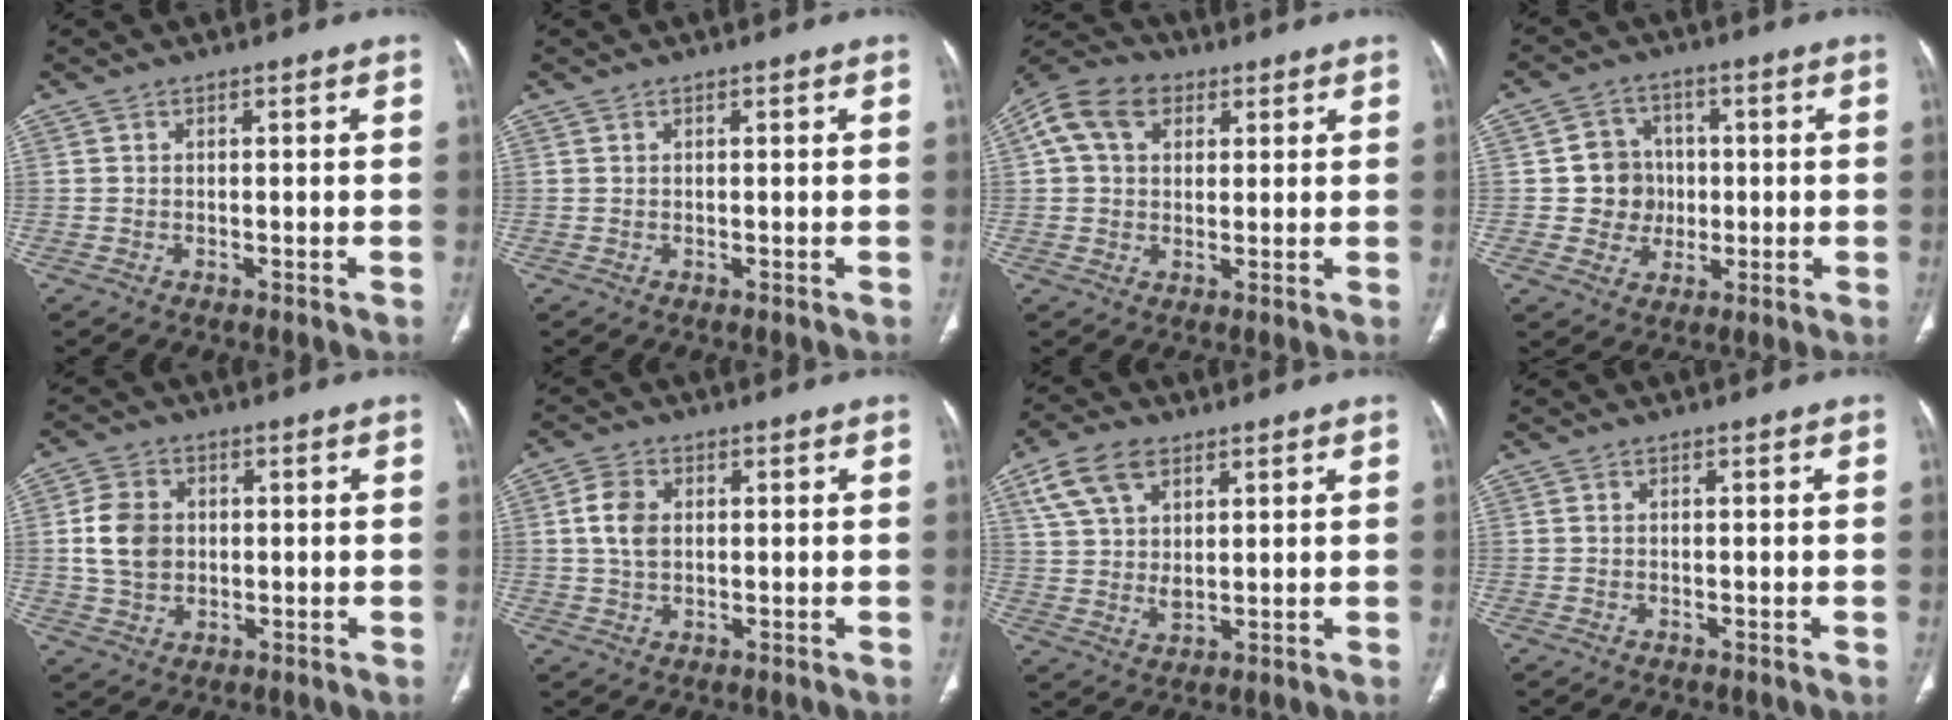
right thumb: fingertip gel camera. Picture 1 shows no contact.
{"total": 0.0}
{"total": 10.8, "force": [3.7, 7.8, 6.5], "torque": [-0.114, 0.020, 0.059]}
{"total": 7.8, "force": [-0.1, 7.4, 2.2], "torque": [0.004, 0.014, -0.001]}
{"total": 8.0, "force": [0.7, 6.3, 4.9], "torque": [-0.080, 0.002, 0.014]}
{"total": 5.2, "force": [0.7, 3.6, 3.7], "torque": [-0.073, 0.004, 0.012]}
{"total": 10.2, "force": [5.1, 5.9, 6.6], "torque": [-0.123, -0.009, 0.101]}
{"total": 0.0}